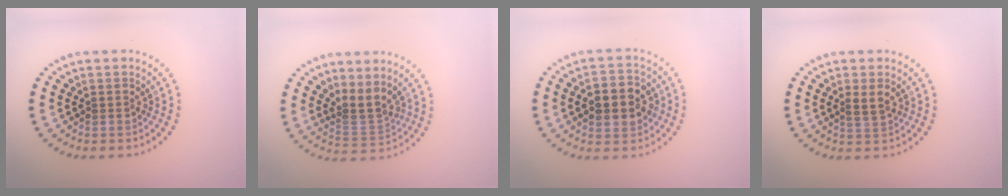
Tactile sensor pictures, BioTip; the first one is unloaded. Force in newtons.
{"total": 2.7, "press": 2.0, "slide": 1.9}
{"total": 4.7, "press": 4.7, "slide": 0.4}
{"total": 1.8, "press": 1.7, "slide": 0.5}